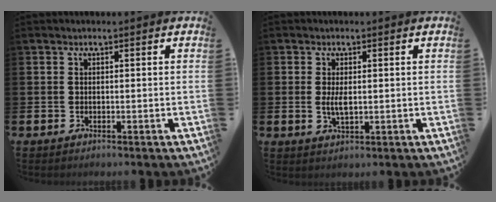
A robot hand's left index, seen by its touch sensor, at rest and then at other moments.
{"total": 2.6, "force": [0.3, 1.1, 2.4], "torque": [-0.038, -0.002, 0.002]}